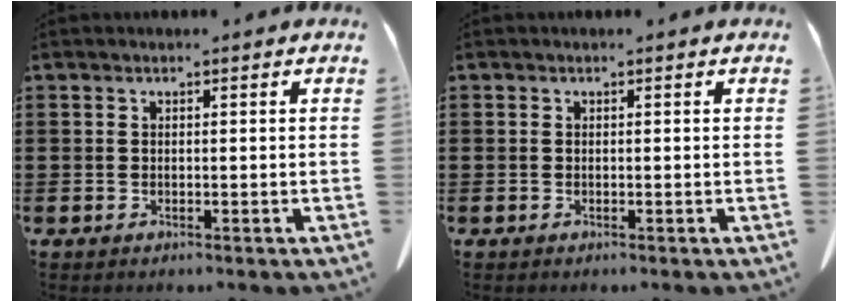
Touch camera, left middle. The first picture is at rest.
{"total": 0.0}